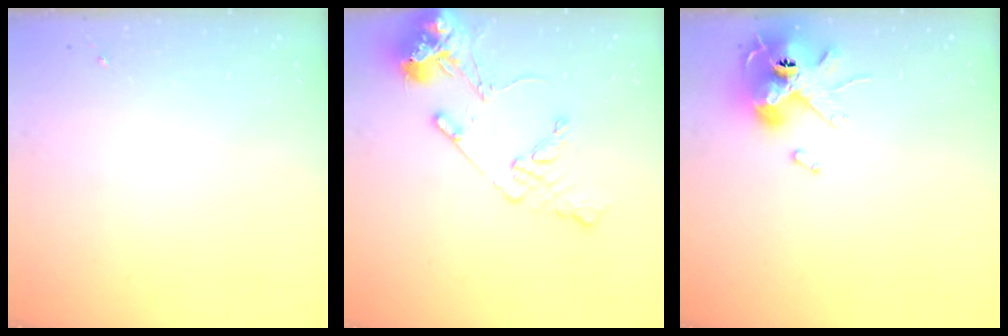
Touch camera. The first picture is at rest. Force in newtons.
{"total": 13.7, "press": 13.5, "slide": 2.3}
{"total": 11.9, "press": 11.7, "slide": 1.7}